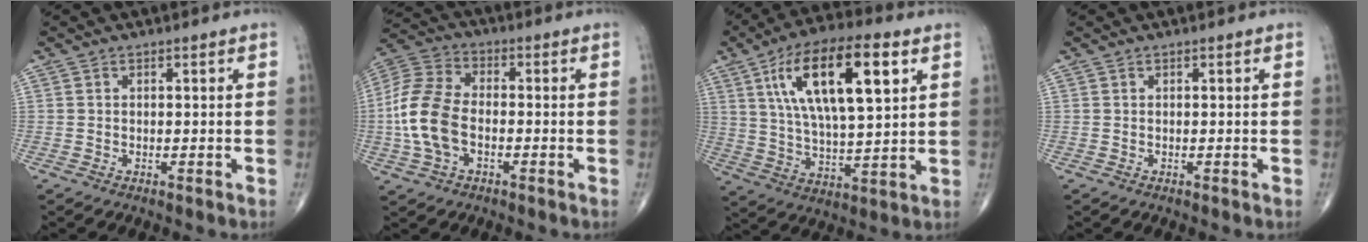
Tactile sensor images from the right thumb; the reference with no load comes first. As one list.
[{"total": 12.7, "force": [-2.2, 7.7, 9.8], "torque": [-0.213, 0.027, -0.049]}, {"total": 19.9, "force": [7.4, 7.3, 17.0], "torque": [-0.285, -0.009, 0.126]}, {"total": 0.0}]